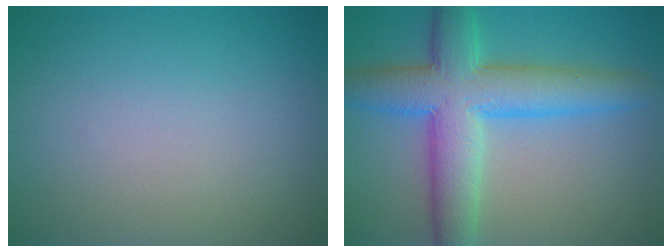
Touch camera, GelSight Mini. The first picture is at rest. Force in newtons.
{"total": 8.0, "press": 8.0, "slide": 0.3}